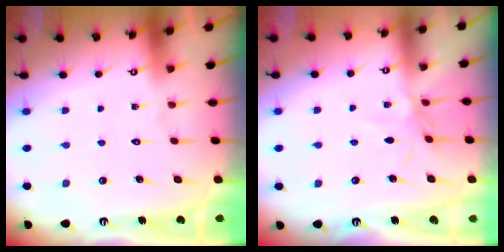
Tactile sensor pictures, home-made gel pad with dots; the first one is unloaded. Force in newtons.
{"total": 4.4, "press": 4.4, "slide": 0.5}